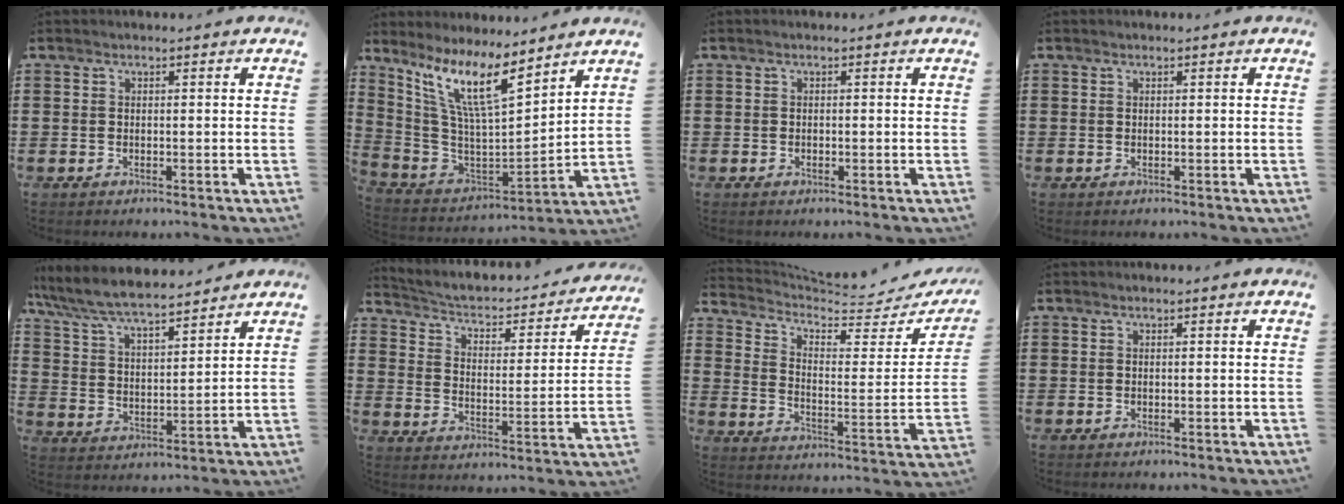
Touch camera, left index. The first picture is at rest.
{"total": 12.3, "force": [8.1, 2.2, 9.0], "torque": [-0.203, -0.044, 0.139]}
{"total": 0.0}
{"total": 0.0}
{"total": 7.2, "force": [6.6, 0.8, 2.6], "torque": [-0.078, -0.037, 0.114]}
{"total": 2.3, "force": [1.7, 0.9, 1.2], "torque": [-0.039, -0.024, 0.016]}
{"total": 4.9, "force": [4.3, 1.3, 1.9], "torque": [-0.064, -0.040, 0.071]}
{"total": 0.0}